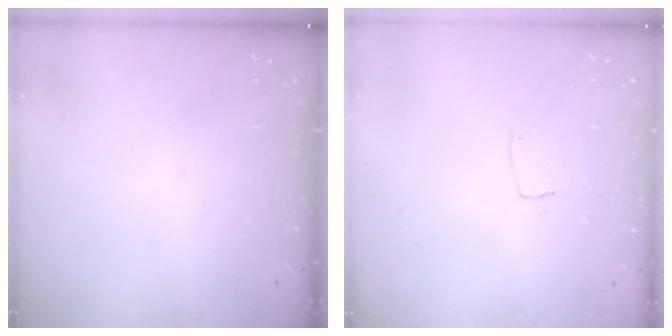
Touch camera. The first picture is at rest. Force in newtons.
{"total": 4.3, "press": 4.3, "slide": 0.2}